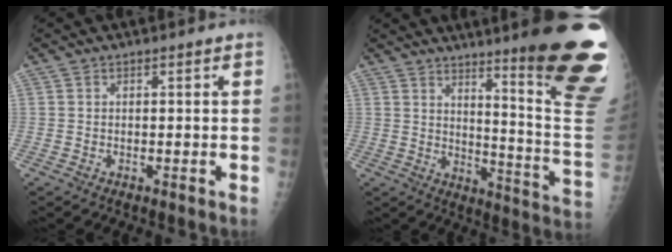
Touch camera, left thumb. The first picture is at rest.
{"total": 23.5, "force": [14.3, 2.4, 18.5], "torque": [-0.193, -0.097, 0.193]}